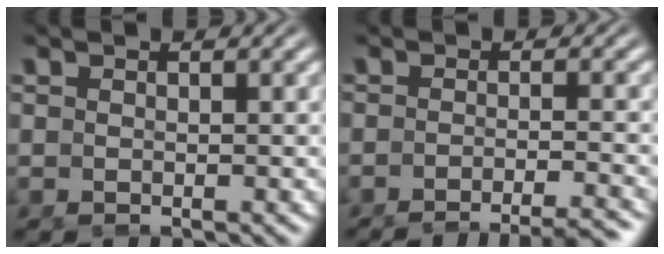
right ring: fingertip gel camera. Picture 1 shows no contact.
{"total": 7.7, "force": [-7.2, 0.8, 2.5], "torque": [-0.017, -0.013, -0.105]}